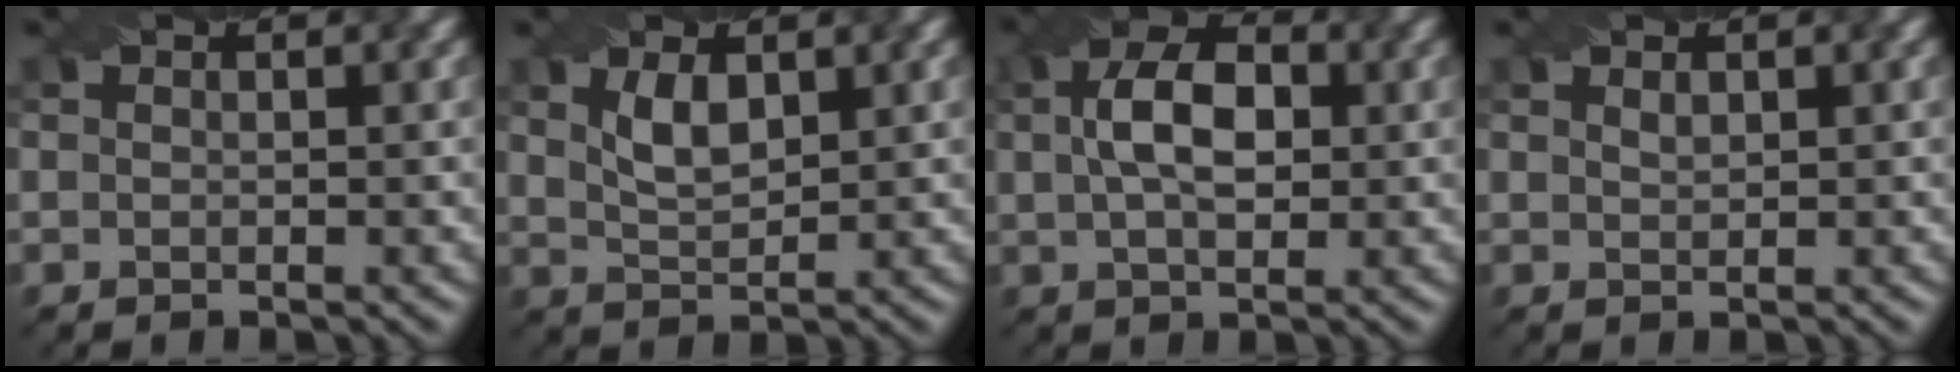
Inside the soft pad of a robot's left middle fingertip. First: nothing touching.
{"total": 2.7, "force": [1.2, 1.3, 2.0], "torque": [-0.045, -0.001, 0.029]}
{"total": 6.0, "force": [1.0, 3.5, 4.7], "torque": [-0.087, 0.013, 0.011]}
{"total": 0.7, "force": [0.5, 0.3, 0.4], "torque": [-0.010, -0.001, 0.012]}